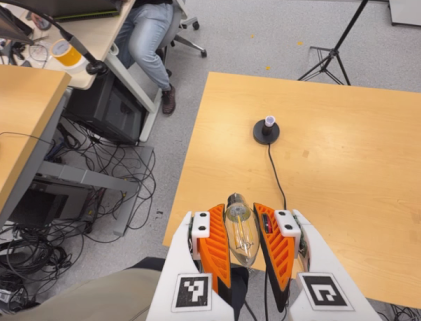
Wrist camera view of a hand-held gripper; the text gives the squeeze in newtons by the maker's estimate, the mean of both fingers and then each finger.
{"total": 21.0, "left": 22.5, "right": 19.5}